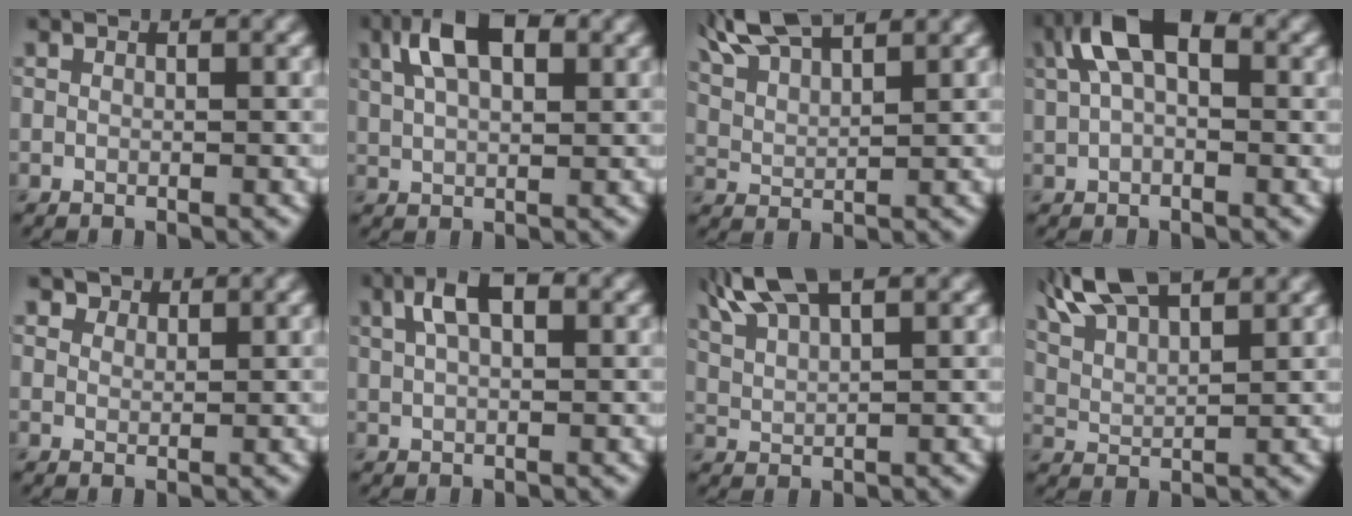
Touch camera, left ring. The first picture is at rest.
{"total": 6.1, "force": [2.6, 3.0, 4.6], "torque": [-0.090, 0.013, 0.039]}
{"total": 8.0, "force": [6.3, 2.5, 4.3], "torque": [-0.082, 0.031, 0.081]}
{"total": 6.2, "force": [2.2, 3.2, 4.8], "torque": [-0.094, 0.020, 0.027]}
{"total": 2.2, "force": [1.9, 1.0, 0.4], "torque": [-0.015, -0.013, 0.038]}
{"total": 4.0, "force": [1.7, 1.9, 3.2], "torque": [-0.059, 0.010, 0.027]}
{"total": 6.4, "force": [4.6, 1.8, 4.0], "torque": [-0.075, 0.028, 0.066]}
{"total": 8.9, "force": [6.5, 3.1, 5.2], "torque": [-0.105, 0.035, 0.085]}